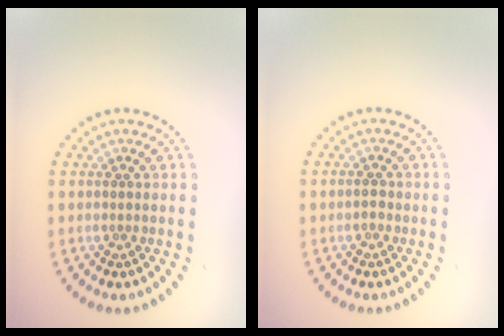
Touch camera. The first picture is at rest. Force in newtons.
{"total": 0.9, "press": 0.9, "slide": 0.1}